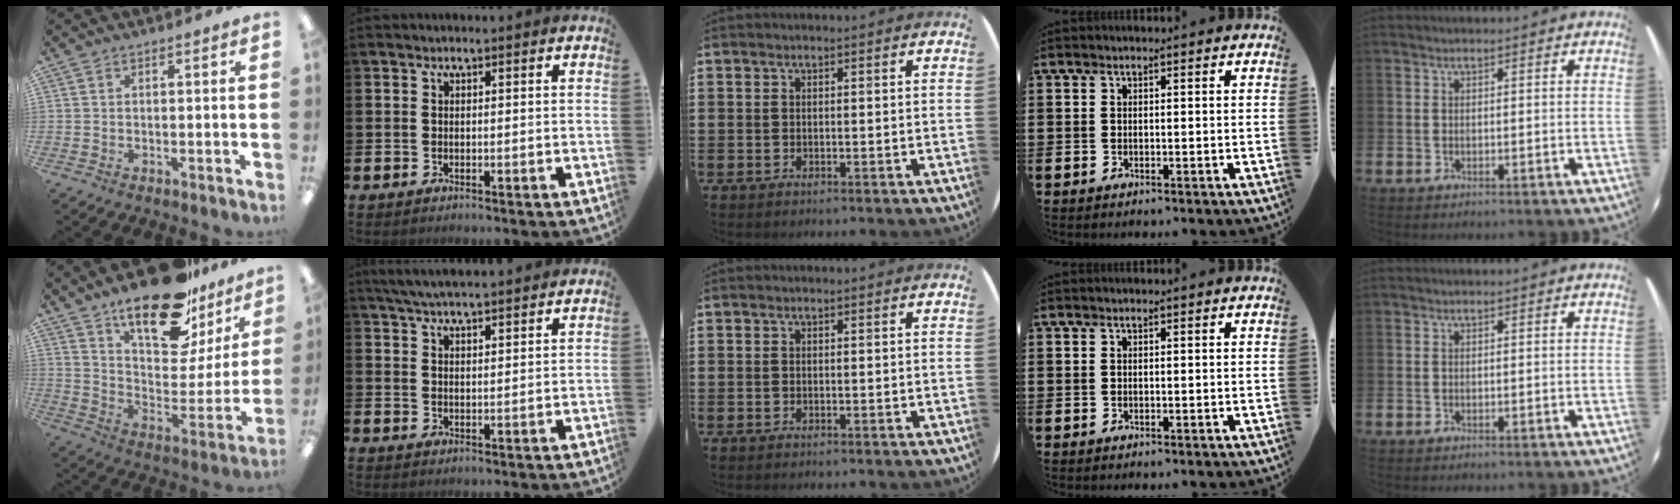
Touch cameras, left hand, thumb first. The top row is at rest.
{"thumb": {"total": 21.9, "force": [16.1, 8.7, 12.1], "torque": [-0.188, -0.104, 0.275]}, "index": {"total": 5.2, "force": [5.0, 0.2, 1.3], "torque": [-0.042, -0.016, 0.092]}}